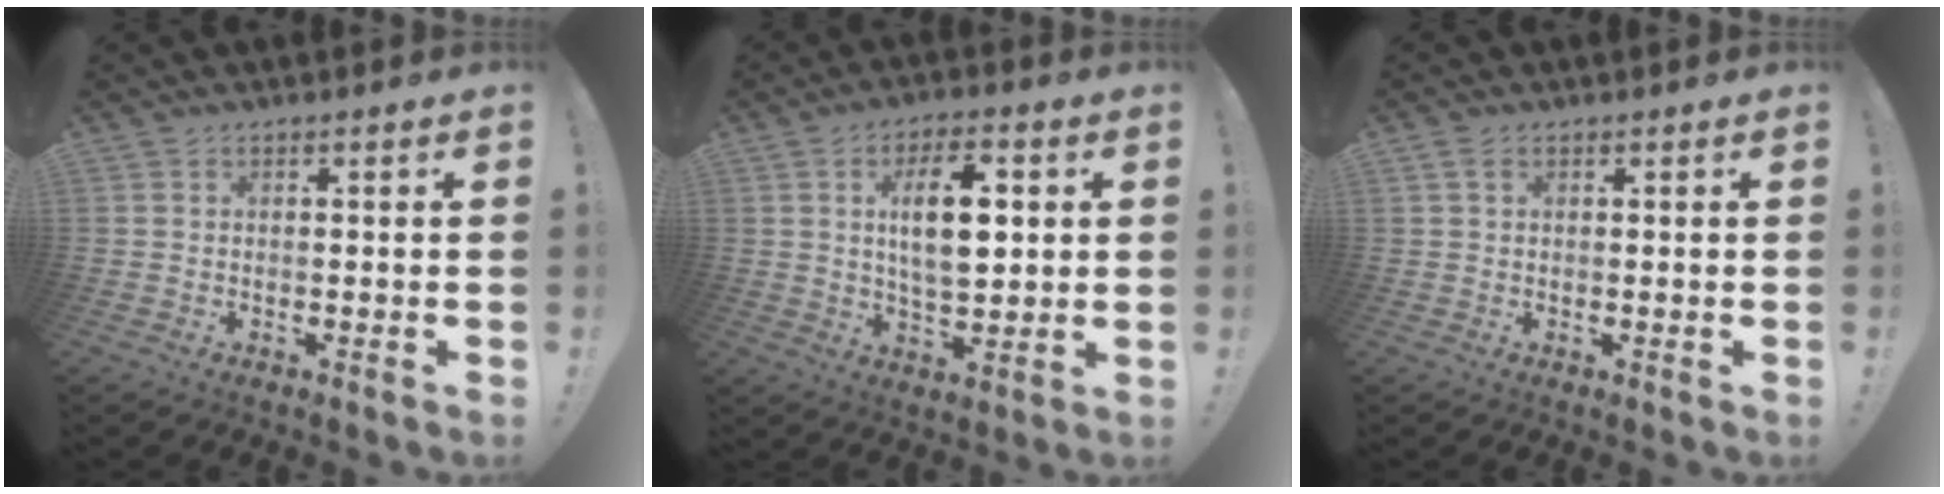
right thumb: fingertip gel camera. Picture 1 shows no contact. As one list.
[{"total": 12.9, "force": [2.7, 6.4, 10.9], "torque": [-0.170, 0.003, 0.042]}, {"total": 1.5, "force": [0.7, 0.9, 1.0], "torque": [-0.014, 0.001, 0.012]}]